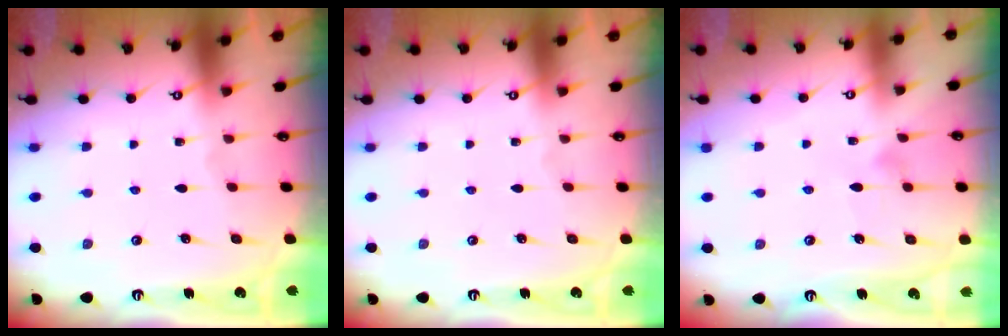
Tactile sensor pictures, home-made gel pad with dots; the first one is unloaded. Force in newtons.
{"total": 0.0}
{"total": 5.9, "press": 5.9, "slide": 0.4}